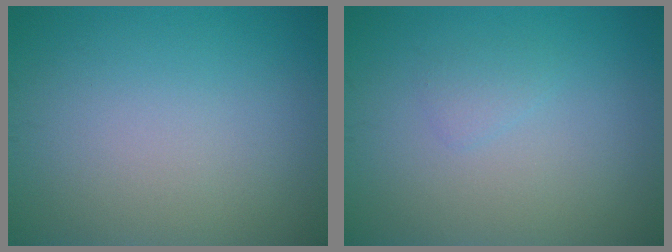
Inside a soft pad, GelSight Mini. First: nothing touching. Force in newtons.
{"total": 0.9, "press": 0.9, "slide": 0.1}